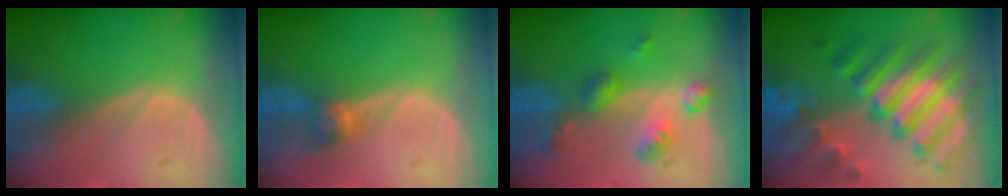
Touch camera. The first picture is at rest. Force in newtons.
{"total": 2.6, "press": 2.5, "slide": 0.6}
{"total": 6.1, "press": 5.4, "slide": 2.9}
{"total": 11.6, "press": 11.6, "slide": 1.1}